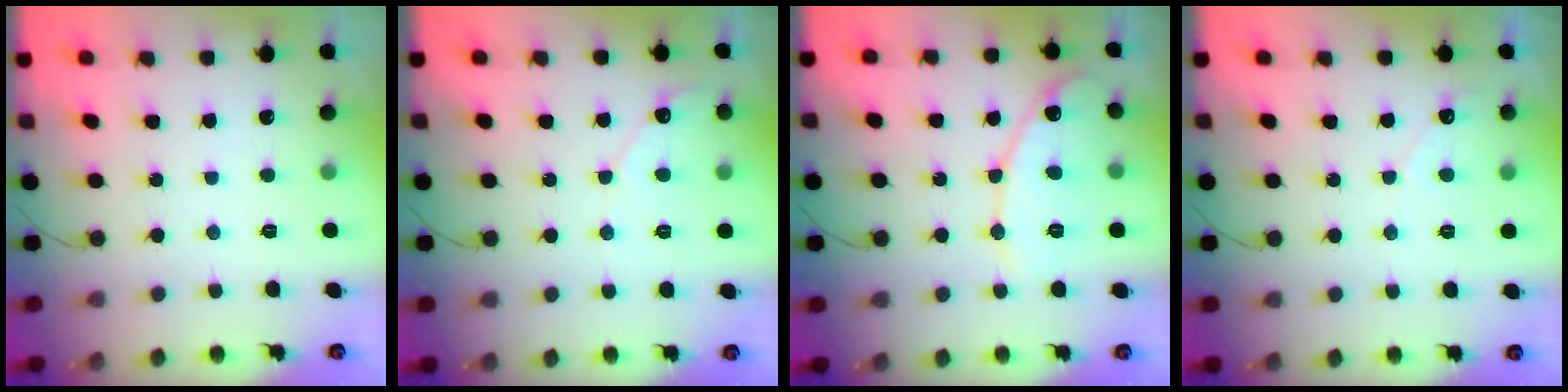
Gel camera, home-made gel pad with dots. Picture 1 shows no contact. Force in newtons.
{"total": 4.0, "press": 4.0, "slide": 0.3}
{"total": 11.6, "press": 11.6, "slide": 1.0}
{"total": 2.9, "press": 2.9, "slide": 0.1}